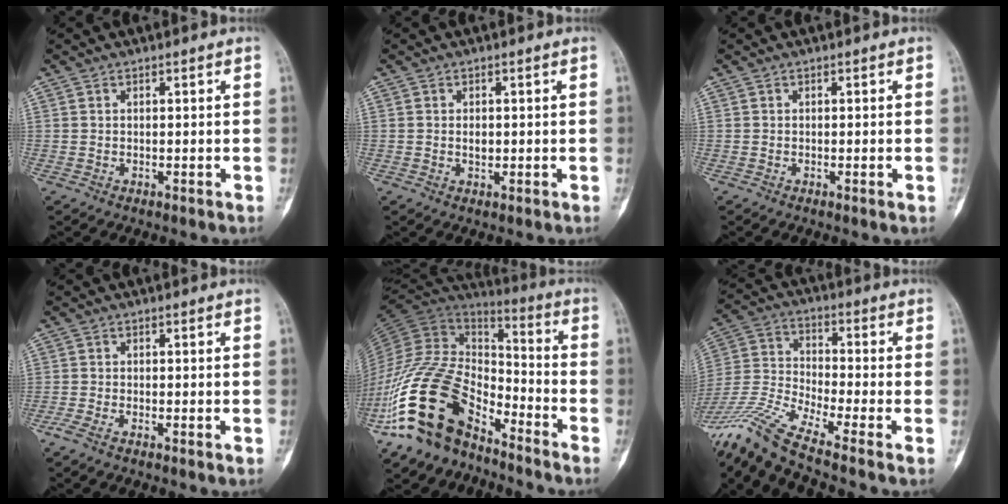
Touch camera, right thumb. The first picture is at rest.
{"total": 1.7, "force": [0.0, 1.2, 1.2], "torque": [-0.016, 0.001, 0.001]}
{"total": 1.0, "force": [-0.2, 0.0, 1.0], "torque": [-0.015, -0.002, -0.003]}
{"total": 2.4, "force": [-1.3, 0.3, 2.0], "torque": [-0.048, -0.004, -0.033]}
{"total": 22.6, "force": [-13.8, 11.1, 14.0], "torque": [-0.262, 0.075, -0.262]}
{"total": 18.4, "force": [-13.3, 0.7, 12.7], "torque": [-0.304, 0.017, -0.258]}